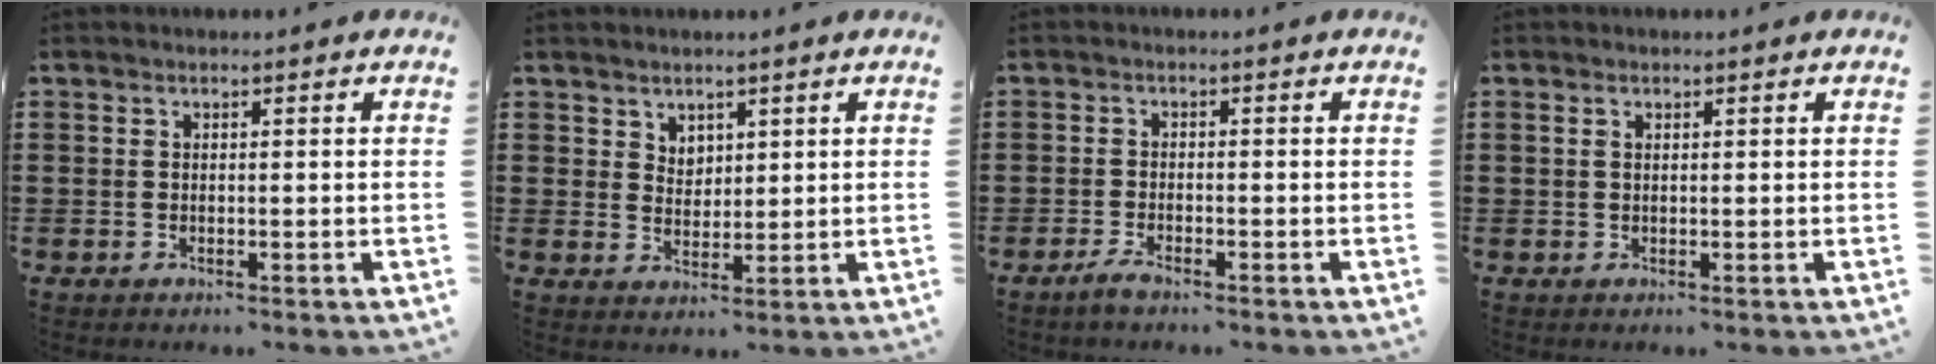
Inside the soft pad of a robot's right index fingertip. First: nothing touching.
{"total": 2.8, "force": [2.1, 1.9, 0.2], "torque": [-0.011, 0.005, 0.040]}
{"total": 1.8, "force": [-1.5, 0.0, 1.1], "torque": [-0.026, -0.005, -0.028]}
{"total": 0.7, "force": [0.4, 0.5, 0.4], "torque": [-0.010, 0.005, 0.007]}